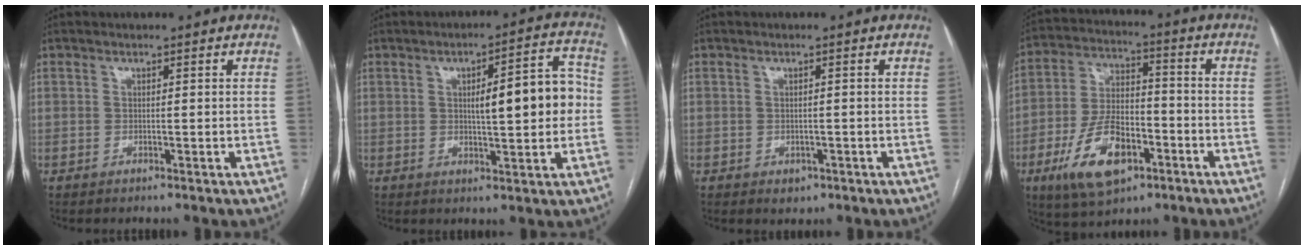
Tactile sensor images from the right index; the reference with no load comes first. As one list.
[{"total": 10.3, "force": [0.6, 2.4, 10.0], "torque": [-0.134, 0.024, 0.010]}, {"total": 1.7, "force": [-0.7, 1.4, 0.7], "torque": [-0.008, 0.001, -0.003]}, {"total": 13.8, "force": [-6.3, 6.6, 10.3], "torque": [-0.208, 0.006, -0.107]}]